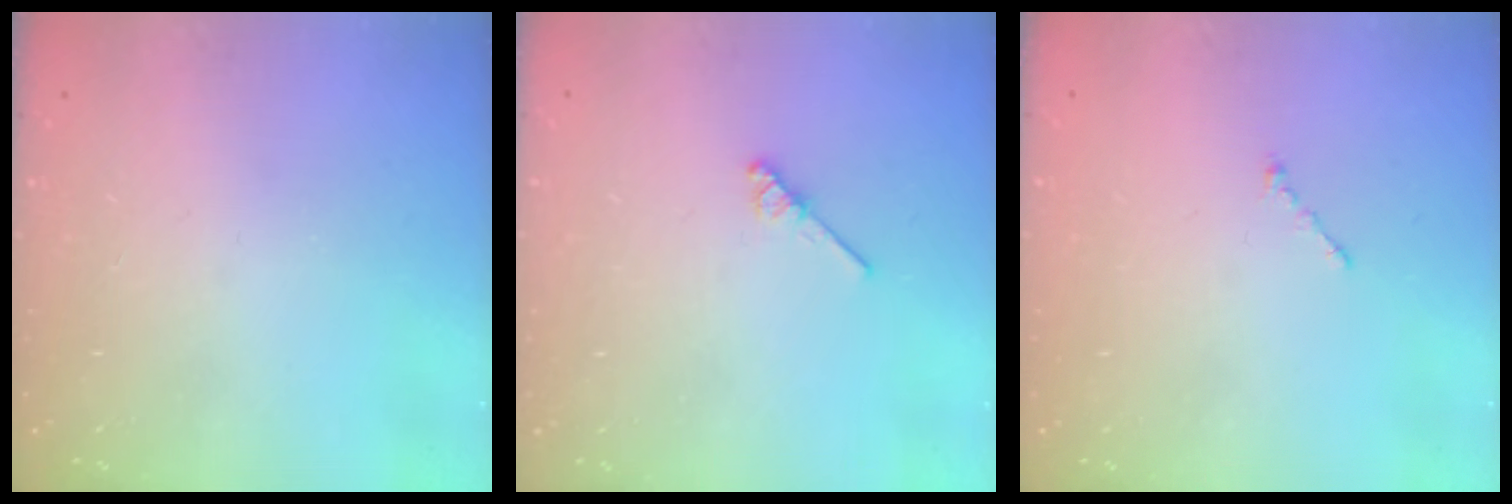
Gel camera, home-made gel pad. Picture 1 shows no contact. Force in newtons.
{"total": 3.7, "press": 3.7, "slide": 0.4}
{"total": 0.7, "press": 0.7, "slide": 0.2}